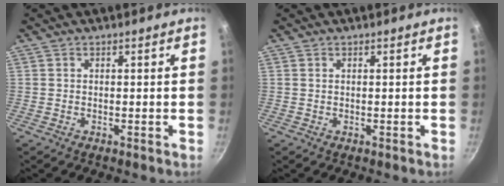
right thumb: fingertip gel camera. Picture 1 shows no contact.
{"total": 0.0}